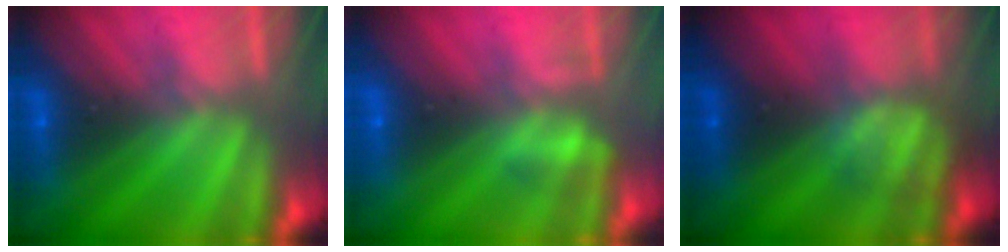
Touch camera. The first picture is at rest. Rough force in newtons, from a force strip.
{"total": 2.2}
{"total": 2.4}